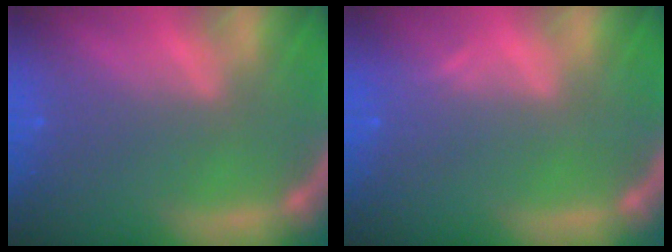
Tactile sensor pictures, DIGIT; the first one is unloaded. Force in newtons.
{"total": 0.9}